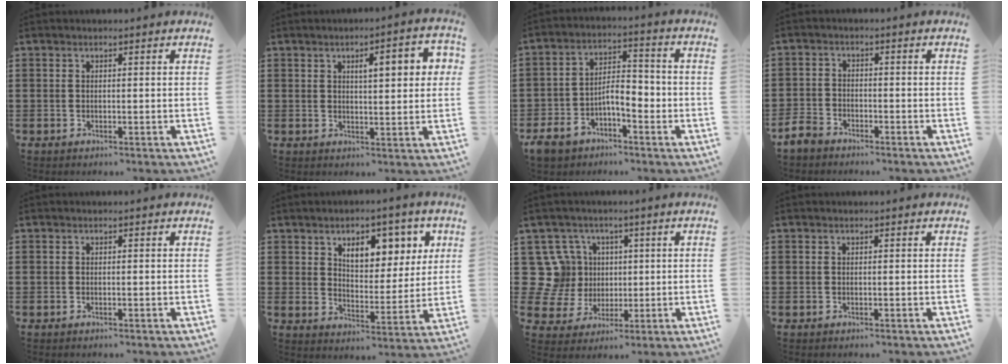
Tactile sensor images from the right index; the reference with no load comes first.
{"total": 5.4, "force": [1.6, 1.5, 4.9], "torque": [-0.072, -0.001, 0.019]}
{"total": 5.9, "force": [-2.8, 3.4, 4.0], "torque": [-0.081, 0.011, -0.057]}
{"total": 3.0, "force": [-2.7, 1.2, 0.4], "torque": [-0.036, -0.004, -0.064]}
{"total": 0.0}
{"total": 7.1, "force": [4.1, 4.1, 4.2], "torque": [-0.071, -0.005, 0.064]}
{"total": 10.2, "force": [2.2, 9.6, 2.7], "torque": [-0.115, 0.009, 0.048]}
{"total": 0.0}